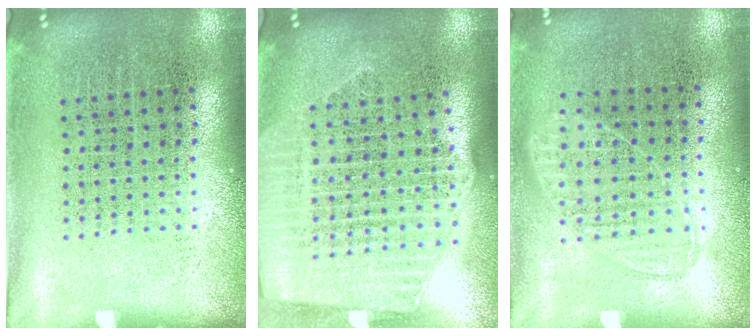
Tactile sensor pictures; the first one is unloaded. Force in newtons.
{"total": 2.4, "press": 2.2, "slide": 1.2}
{"total": 0.8, "press": 0.7, "slide": 0.3}